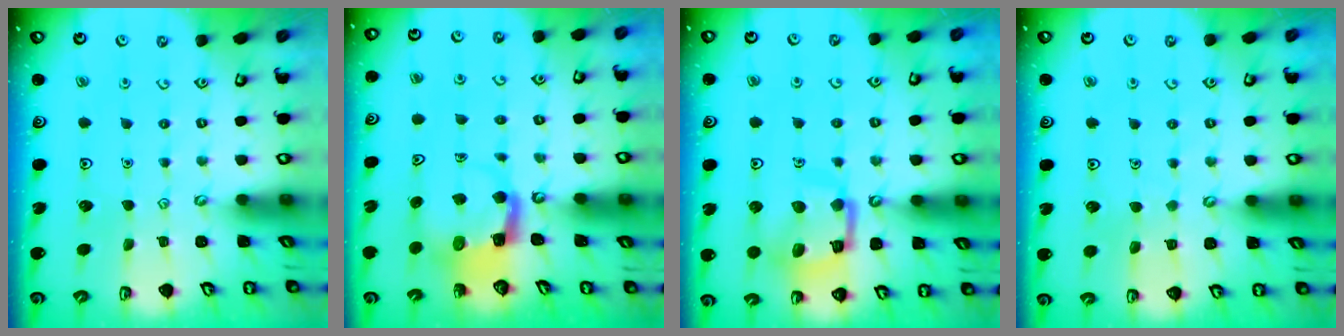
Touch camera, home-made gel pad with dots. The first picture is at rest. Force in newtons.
{"total": 4.3, "press": 4.3, "slide": 0.3}
{"total": 13.7, "press": 13.7, "slide": 1.4}
{"total": 4.4, "press": 4.4, "slide": 0.4}